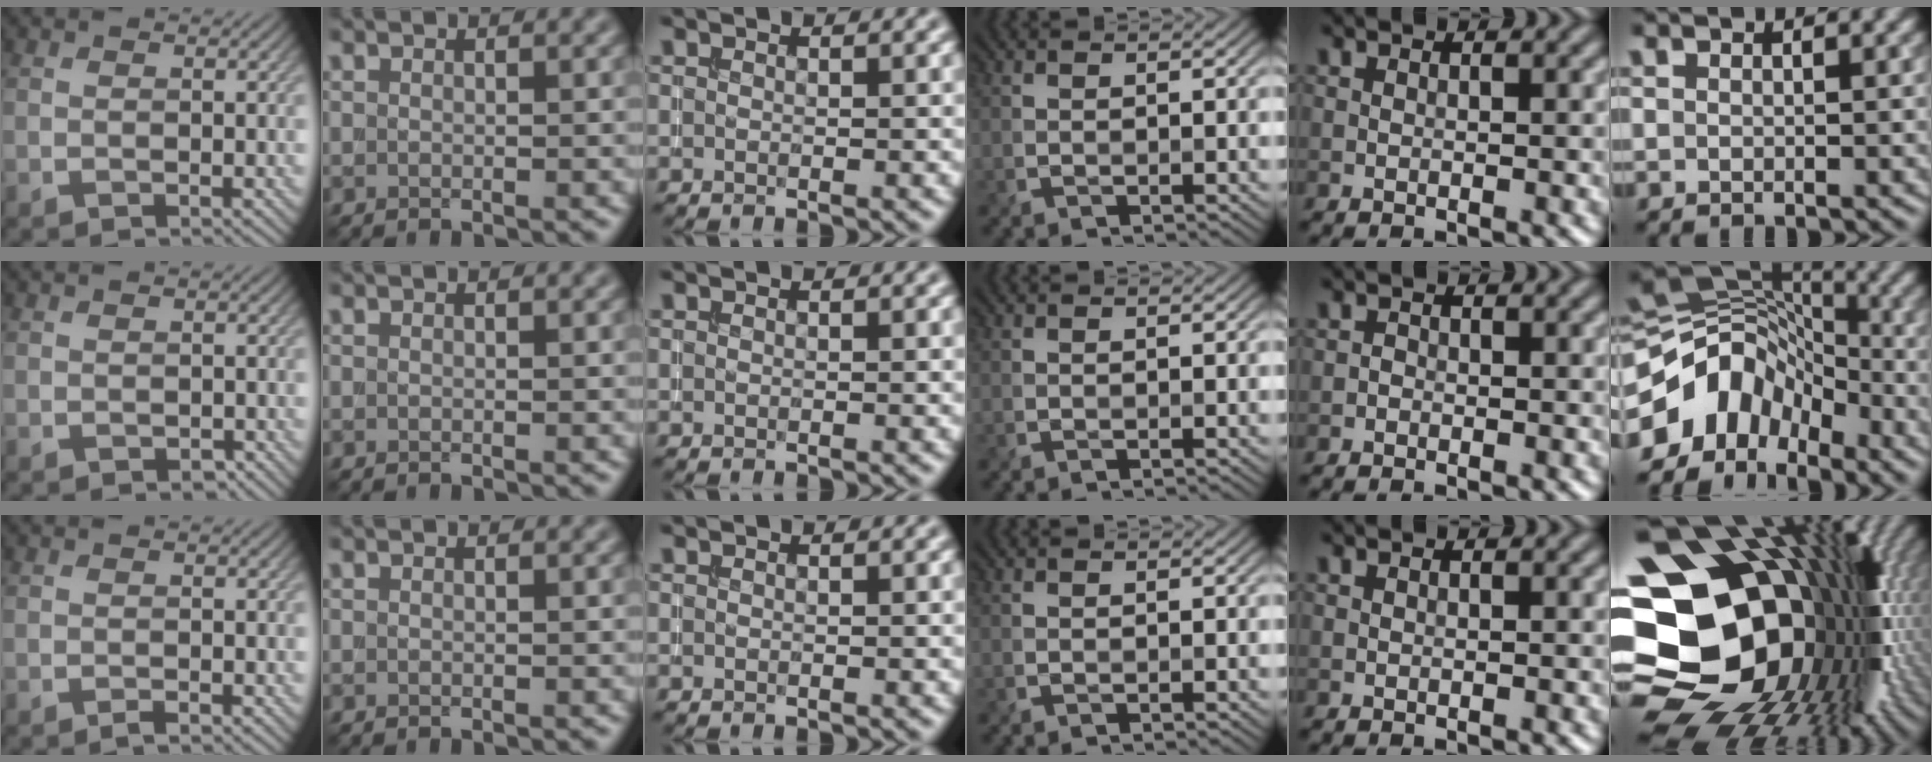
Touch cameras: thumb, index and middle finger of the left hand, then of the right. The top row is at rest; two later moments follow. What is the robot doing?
{"motion": "extract", "object": "drawer"}